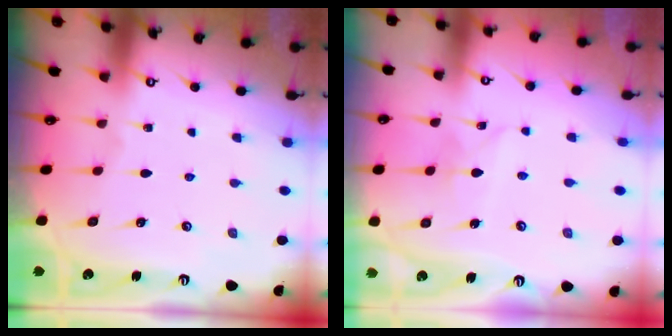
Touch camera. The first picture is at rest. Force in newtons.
{"total": 3.6, "press": 3.6, "slide": 0.3}